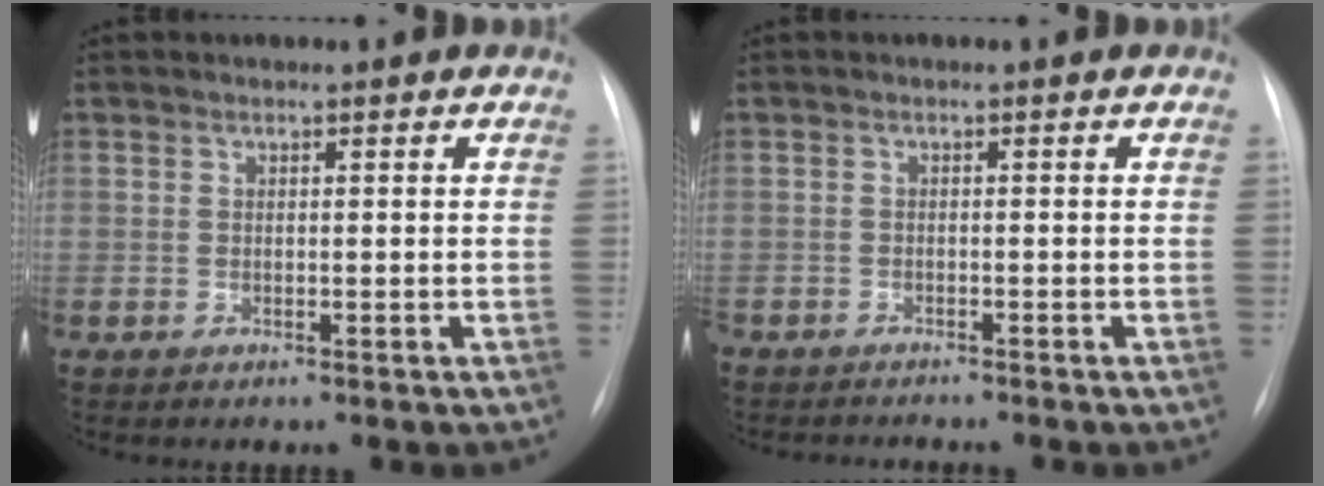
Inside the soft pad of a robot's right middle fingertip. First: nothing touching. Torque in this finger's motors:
{"motor_torque": [0.16, -0.13, 0.10, 0.07]}